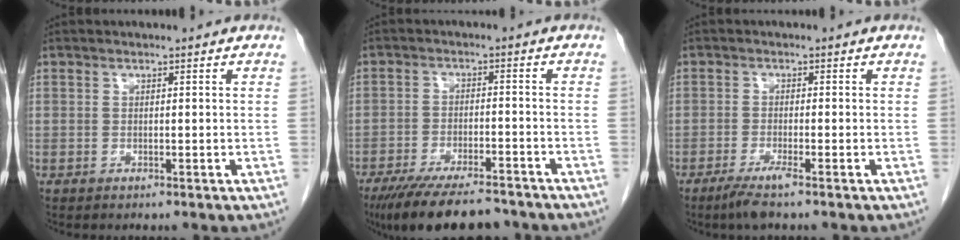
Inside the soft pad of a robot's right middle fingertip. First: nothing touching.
{"total": 14.0, "force": [-11.7, 3.1, 7.0], "torque": [-0.117, -0.016, -0.179]}
{"total": 3.3, "force": [-2.3, -0.2, 2.4], "torque": [-0.051, -0.010, -0.046]}